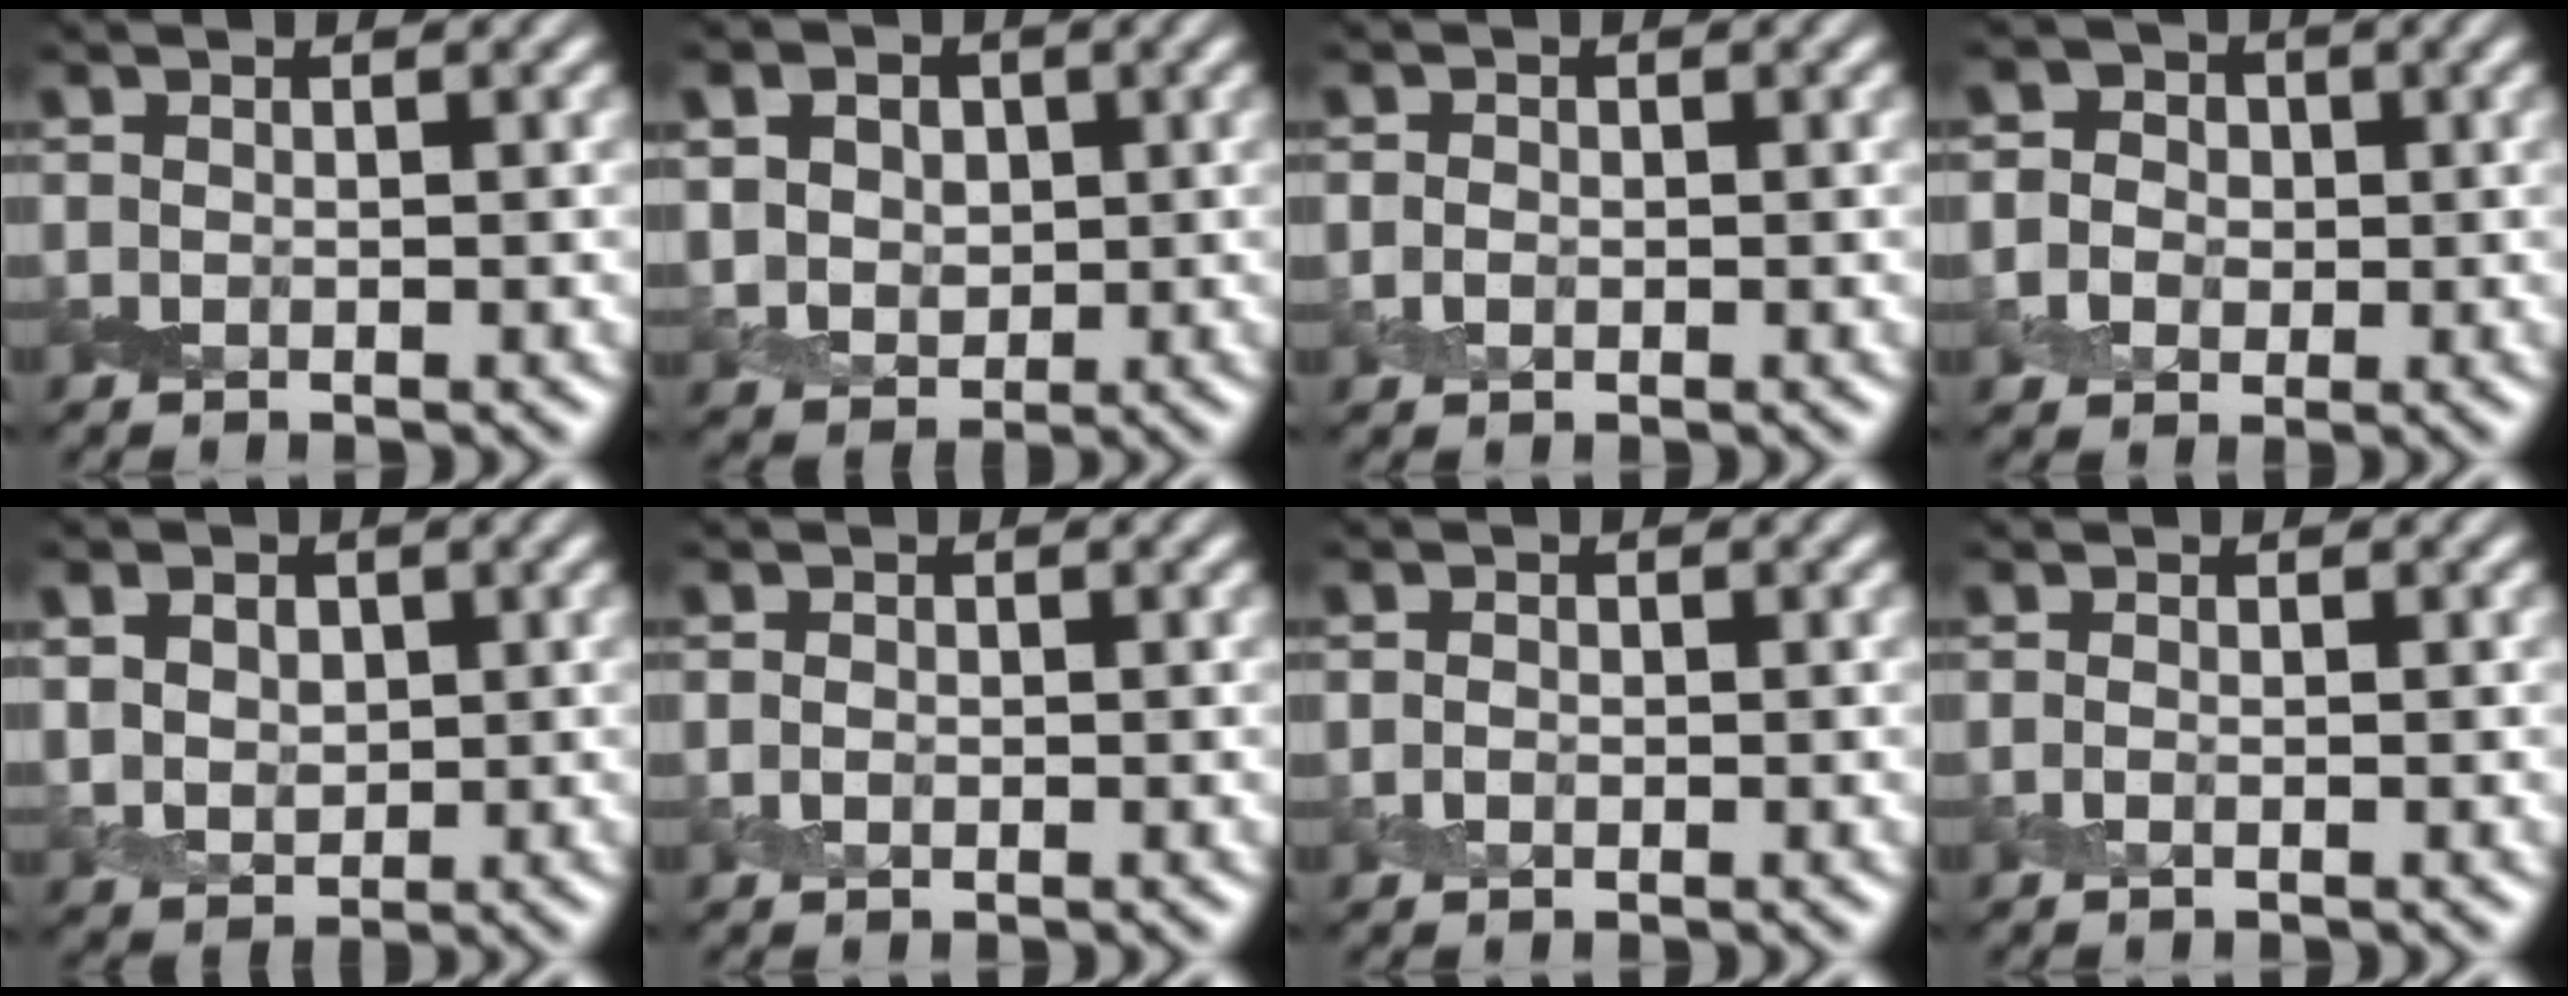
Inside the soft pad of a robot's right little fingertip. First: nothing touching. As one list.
[{"total": 7.2, "force": [2.4, 5.8, 3.7], "torque": [-0.083, 0.019, 0.028]}, {"total": 1.2, "force": [-0.2, 1.1, 0.6], "torque": [-0.012, -0.003, -0.005]}, {"total": 5.4, "force": [0.8, 5.0, 2.0], "torque": [-0.019, 0.029, -0.013]}, {"total": 5.7, "force": [2.1, 4.4, 3.0], "torque": [-0.077, 0.015, 0.031]}, {"total": 1.0, "force": [-0.2, 0.8, 0.6], "torque": [-0.012, -0.001, -0.006]}, {"total": 1.0, "force": [-0.3, 0.8, 0.5], "torque": [-0.009, -0.002, -0.008]}, {"total": 0.6, "force": [-0.2, 0.2, 0.5], "torque": [-0.013, -0.003, -0.006]}]